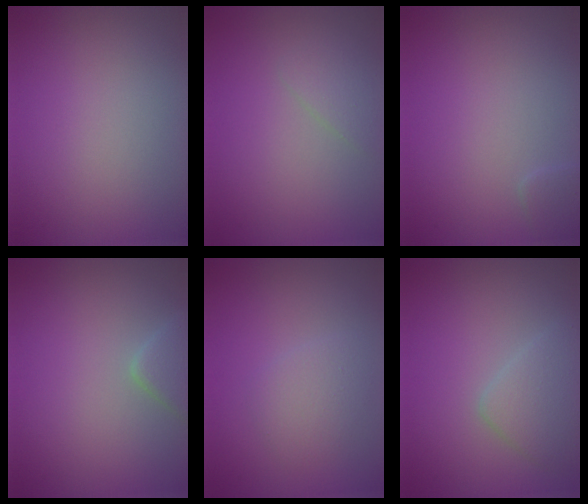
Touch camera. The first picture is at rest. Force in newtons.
{"total": 1.2, "press": 1.2, "slide": 0.0}
{"total": 1.0, "press": 1.0, "slide": 0.1}
{"total": 2.1, "press": 2.1, "slide": 0.2}
{"total": 1.9, "press": 1.9, "slide": 0.1}
{"total": 2.8, "press": 2.8, "slide": 0.1}